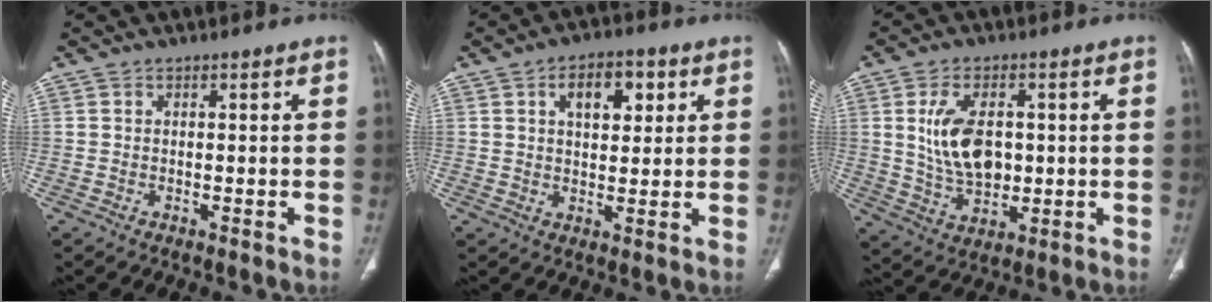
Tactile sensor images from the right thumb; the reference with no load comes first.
{"total": 8.3, "force": [3.2, 4.7, 6.1], "torque": [-0.063, -0.004, 0.046]}
{"total": 11.1, "force": [1.5, 6.9, 8.6], "torque": [-0.148, -0.009, 0.041]}